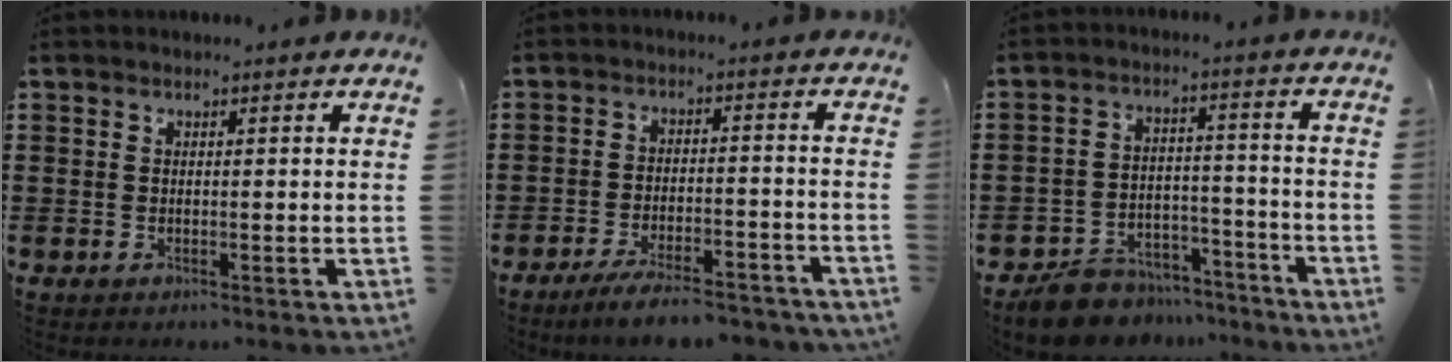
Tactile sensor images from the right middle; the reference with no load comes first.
{"total": 6.0, "force": [-5.3, 0.5, 2.8], "torque": [-0.055, -0.008, -0.102]}
{"total": 7.2, "force": [-6.8, 2.0, 0.8], "torque": [-0.021, 0.024, -0.136]}